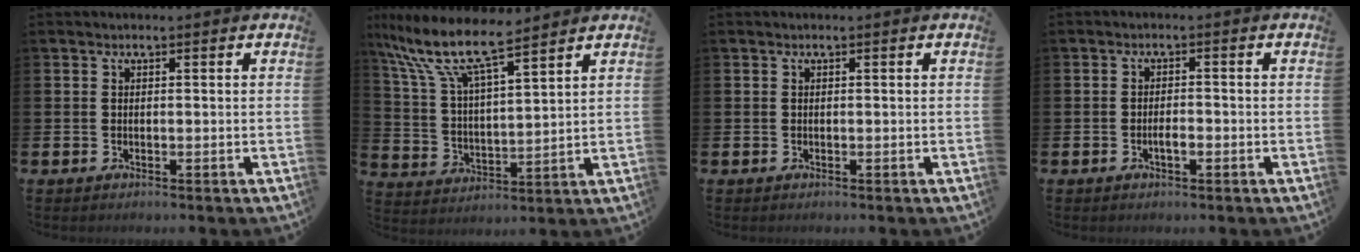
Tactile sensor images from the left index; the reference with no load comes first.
{"total": 10.5, "force": [9.0, 1.9, 5.1], "torque": [-0.139, -0.047, 0.156]}
{"total": 0.0}
{"total": 1.6, "force": [-0.6, 0.6, 1.4], "torque": [-0.022, -0.001, -0.013]}